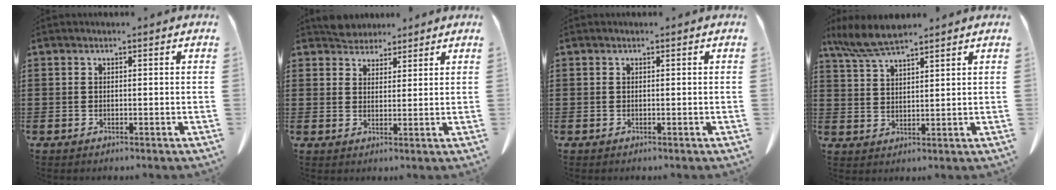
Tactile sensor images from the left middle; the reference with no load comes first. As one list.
[{"total": 3.6, "force": [3.5, 1.1, 0.0], "torque": [-0.013, -0.005, 0.068]}, {"total": 0.0}, {"total": 6.2, "force": [5.2, 1.1, 3.3], "torque": [-0.077, -0.010, 0.097]}]